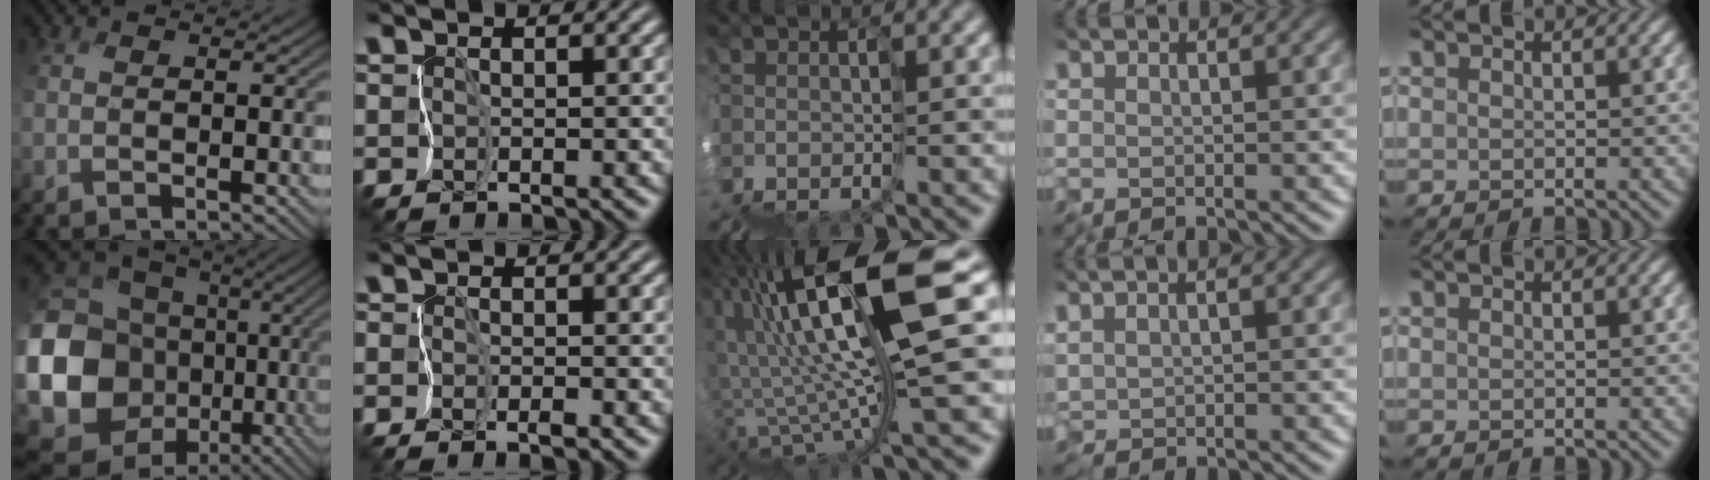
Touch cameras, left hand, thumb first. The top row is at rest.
{"thumb": {"total": 19.6, "force": [-3.0, 16.6, 10.0], "torque": [-0.273, -0.035, -0.061]}, "index": {"total": 1.1, "force": [-1.1, 0.0, 0.3], "torque": [-0.010, -0.004, -0.023]}, "middle": {"total": 11.2, "force": [5.4, 1.4, 9.7], "torque": [-0.150, 0.031, 0.099]}, "ring": {"total": 0.6, "force": [0.4, 0.0, 0.4], "torque": [-0.014, 0.003, 0.010]}}